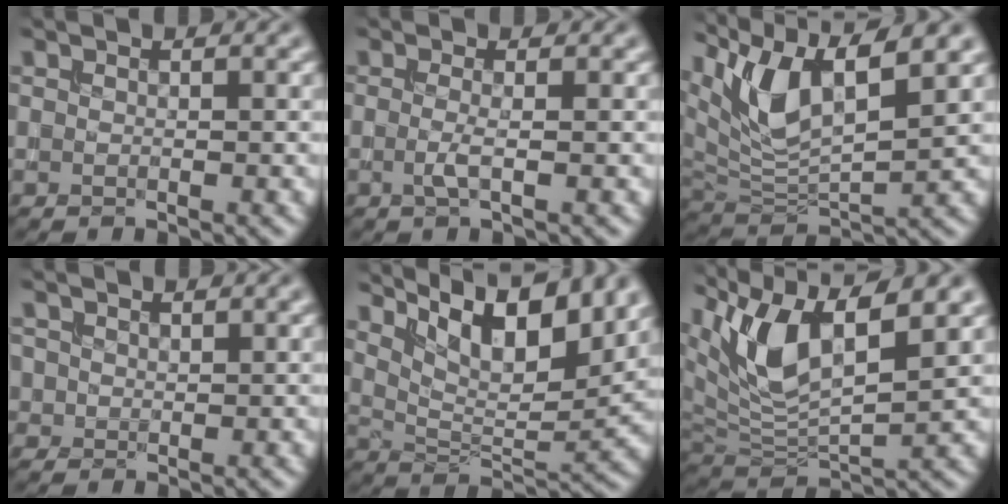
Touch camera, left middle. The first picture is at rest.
{"total": 1.4, "force": [-0.4, 0.2, 1.4], "torque": [-0.028, -0.005, -0.010]}
{"total": 8.5, "force": [4.8, 2.7, 6.4], "torque": [-0.133, -0.001, 0.090]}
{"total": 1.1, "force": [0.5, 1.0, 0.2], "torque": [-0.004, -0.001, 0.010]}
{"total": 9.5, "force": [5.9, 3.2, 6.7], "torque": [-0.114, 0.002, 0.101]}
{"total": 9.2, "force": [4.7, 3.4, 7.1], "torque": [-0.143, 0.000, 0.087]}